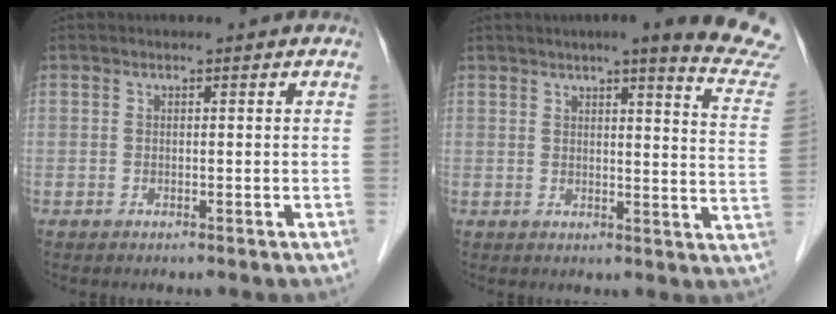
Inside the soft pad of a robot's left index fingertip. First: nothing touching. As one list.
[{"total": 16.4, "force": [14.6, -0.1, 7.6], "torque": [-0.084, -0.064, 0.151]}]